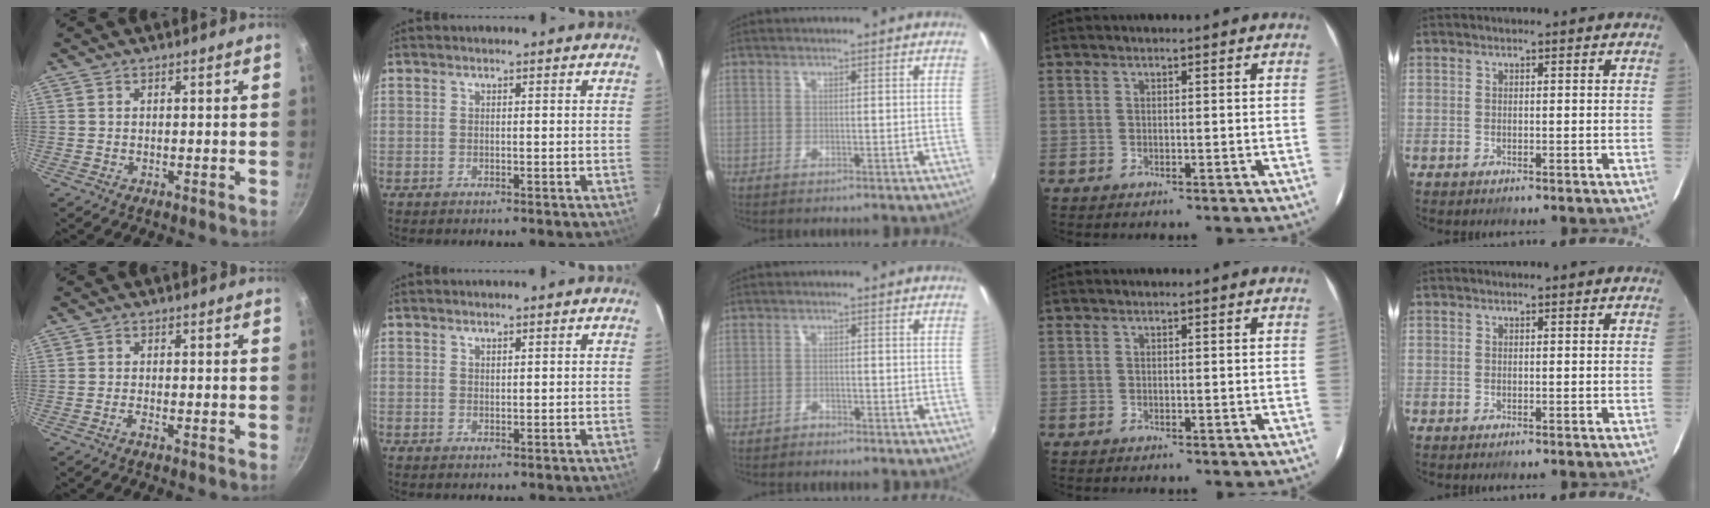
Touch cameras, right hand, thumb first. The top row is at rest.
{"thumb": {"total": 1.1, "force": [-0.7, 0.3, 0.9], "torque": [-0.022, 0.005, -0.019]}, "index": {"total": 0.8, "force": [0.8, 0.2, 0.2], "torque": [-0.004, 0.001, 0.015]}, "middle": {"total": 1.4, "force": [-1.3, -0.5, -0.3], "torque": [0.002, -0.004, -0.023]}}